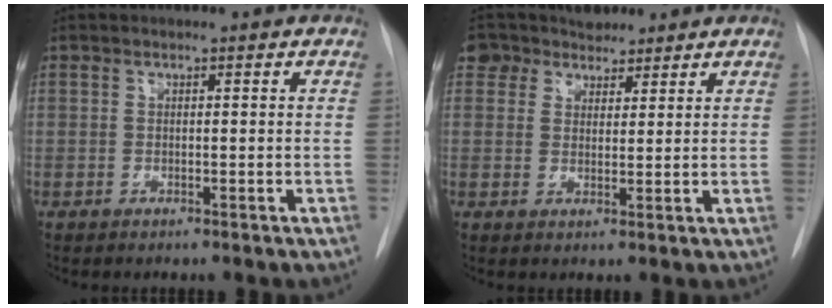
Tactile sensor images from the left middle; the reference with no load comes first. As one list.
[{"total": 5.2, "force": [4.1, 3.2, 0.2], "torque": [-0.001, 0.021, 0.071]}]